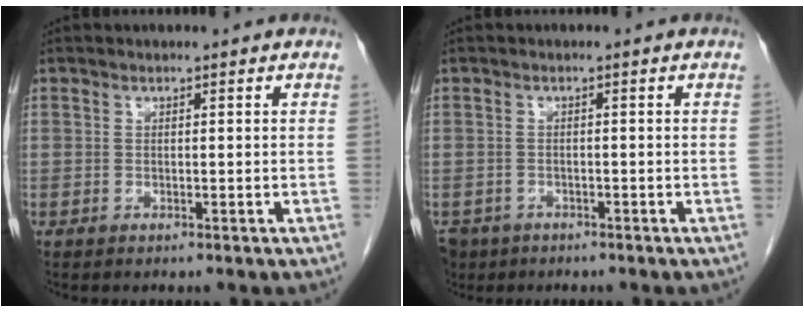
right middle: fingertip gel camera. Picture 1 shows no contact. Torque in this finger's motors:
{"motor_torque": [0.36, -0.23, 0.27, 0.04]}